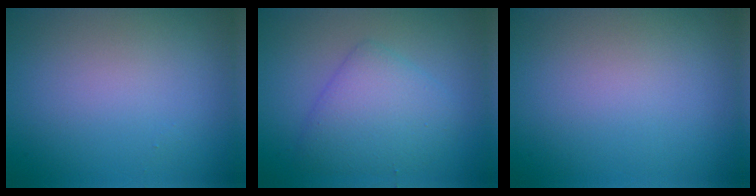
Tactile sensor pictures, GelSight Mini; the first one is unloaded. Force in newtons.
{"total": 4.5, "press": 4.5, "slide": 0.2}
{"total": 0.0}